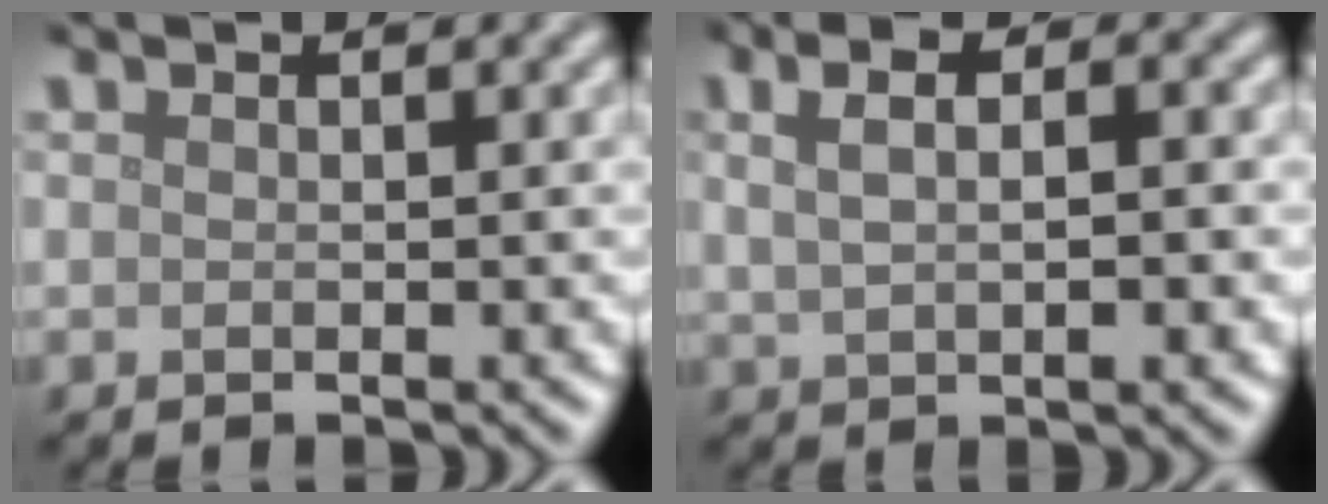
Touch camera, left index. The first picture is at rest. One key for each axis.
{"total": 6.7, "fx": 2.1, "fy": 3.4, "fz": 5.4, "tx": -0.057, "ty": 0.035, "tz": 0.011}